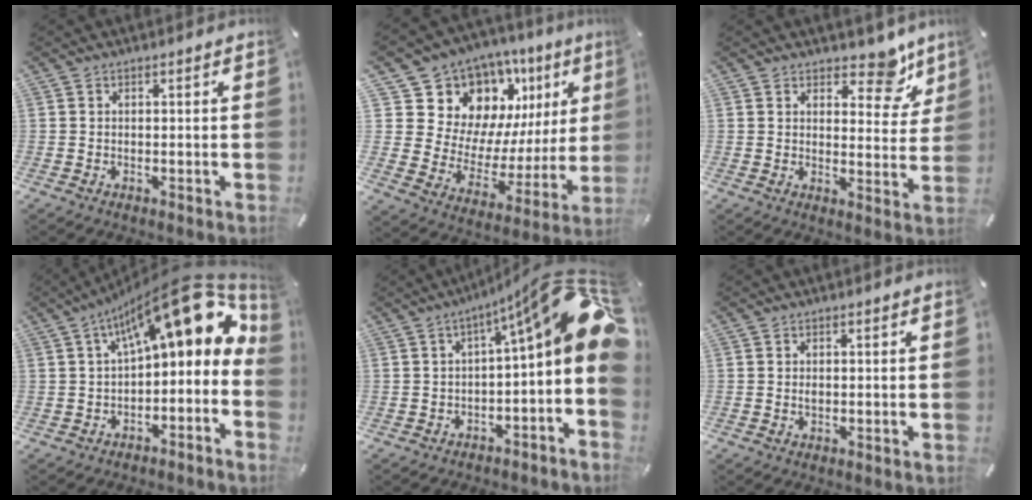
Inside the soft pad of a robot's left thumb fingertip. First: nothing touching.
{"total": 14.1, "force": [10.1, 9.2, 3.3], "torque": [-0.041, -0.110, 0.188]}
{"total": 9.3, "force": [6.9, 4.7, 4.1], "torque": [-0.022, -0.054, 0.113]}
{"total": 19.5, "force": [9.1, 7.6, 15.5], "torque": [-0.220, -0.064, 0.153]}
{"total": 17.1, "force": [6.0, 3.4, 15.7], "torque": [-0.217, -0.051, 0.094]}
{"total": 0.6, "force": [0.3, 0.3, 0.5], "torque": [-0.011, 0.002, 0.004]}